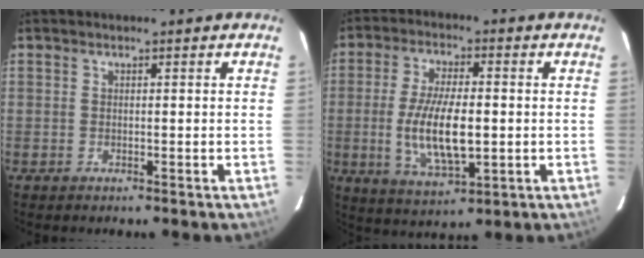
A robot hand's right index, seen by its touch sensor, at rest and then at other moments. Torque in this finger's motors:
{"motor_torque": [1.13, -0.64, 0.57, 0.20]}